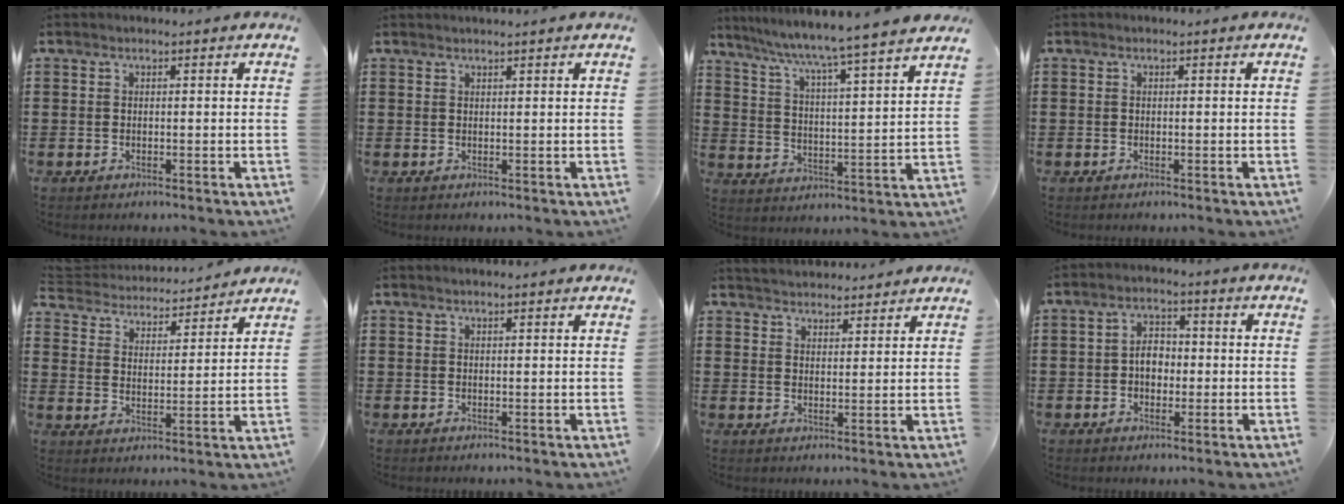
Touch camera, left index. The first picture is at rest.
{"total": 0.8, "force": [0.8, -0.1, 0.2], "torque": [-0.003, -0.002, 0.016]}
{"total": 5.5, "force": [4.7, -1.4, 2.5], "torque": [-0.070, -0.048, 0.068]}
{"total": 0.0}
{"total": 4.1, "force": [4.0, 0.4, 0.0], "torque": [-0.026, -0.028, 0.065]}
{"total": 0.7, "force": [0.7, 0.0, 0.3], "torque": [-0.006, -0.002, 0.013]}
{"total": 3.1, "force": [3.1, 0.2, -0.4], "torque": [-0.003, -0.009, 0.057]}
{"total": 3.8, "force": [-0.4, 2.6, 2.7], "torque": [-0.048, 0.004, -0.012]}